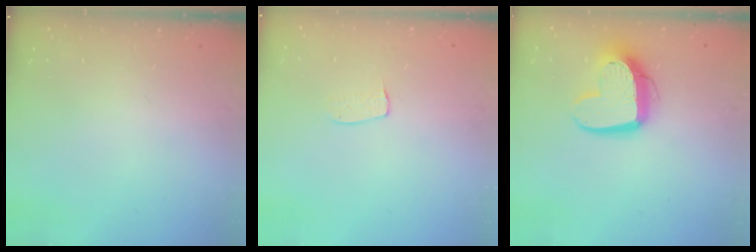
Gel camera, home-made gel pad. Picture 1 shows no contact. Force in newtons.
{"total": 5.3, "press": 5.3, "slide": 0.3}
{"total": 13.8, "press": 13.8, "slide": 1.2}